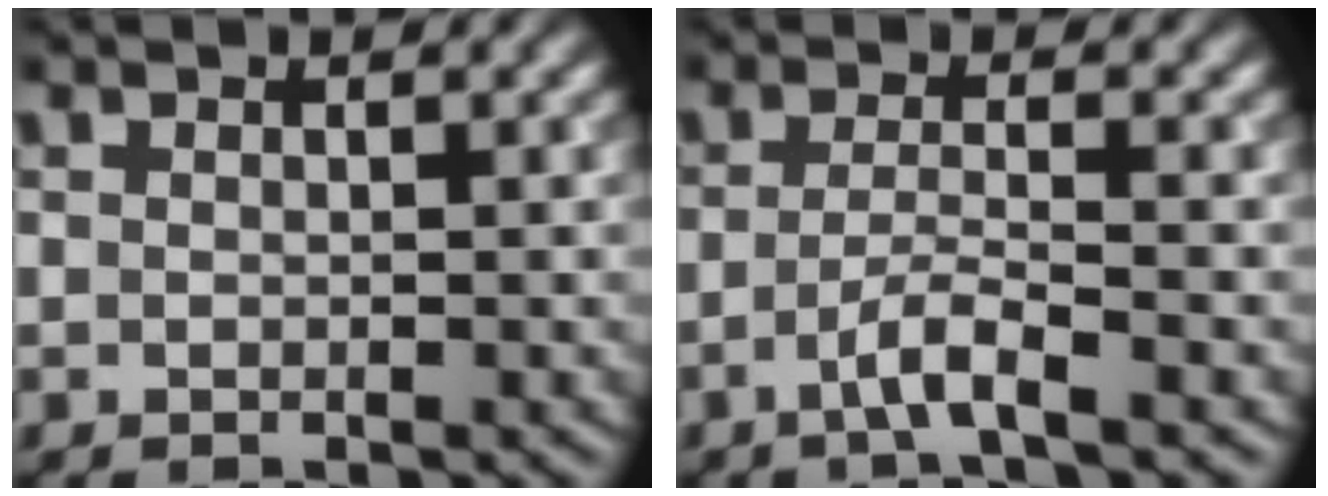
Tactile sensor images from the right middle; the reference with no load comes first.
{"total": 2.8, "force": [-1.4, 0.4, 2.4], "torque": [-0.042, 0.006, -0.034]}